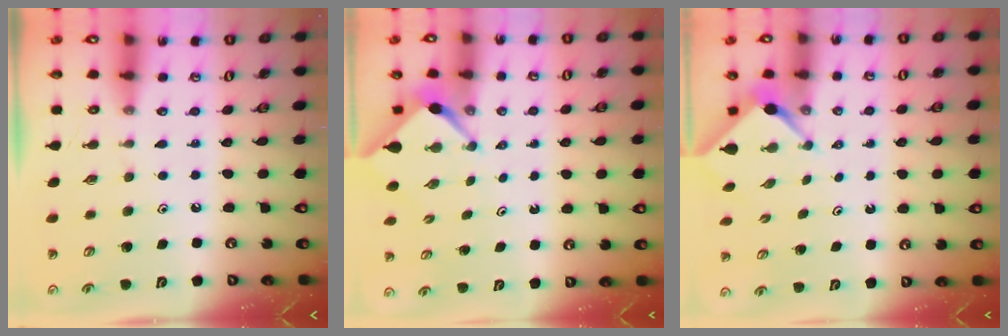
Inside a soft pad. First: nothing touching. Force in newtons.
{"total": 2.4, "press": 2.4, "slide": 0.2}
{"total": 2.5, "press": 2.5, "slide": 0.3}